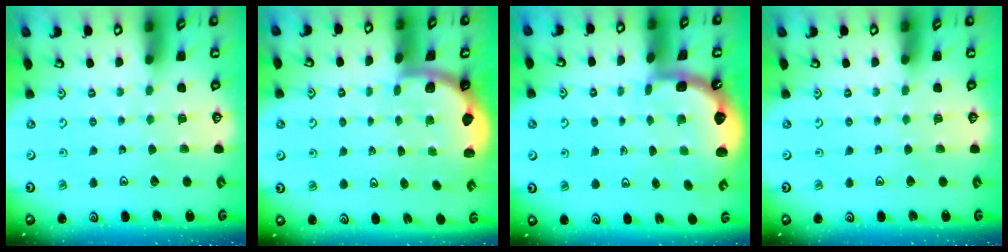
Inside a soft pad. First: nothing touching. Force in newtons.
{"total": 1.7, "press": 1.7, "slide": 0.3}
{"total": 2.4, "press": 1.7, "slide": 1.6}
{"total": 0.0}